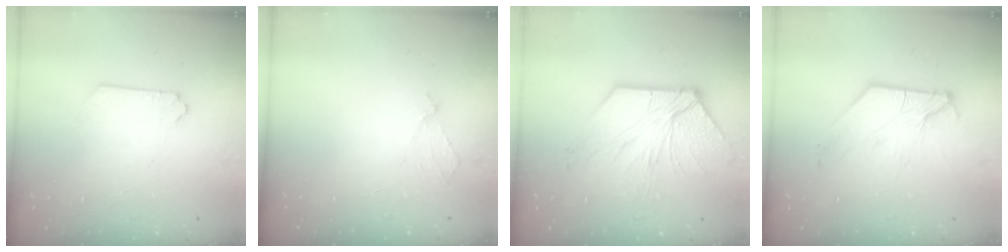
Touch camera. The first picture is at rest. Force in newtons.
{"total": 2.2, "press": 2.2, "slide": 0.2}
{"total": 9.7, "press": 9.7, "slide": 0.4}
{"total": 7.2, "press": 7.1, "slide": 0.9}